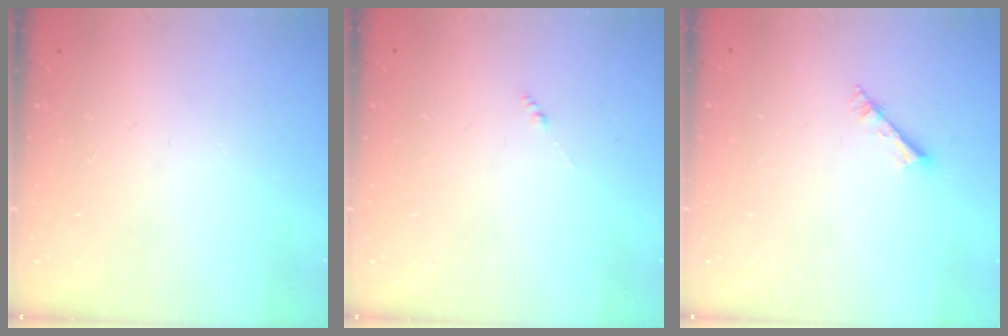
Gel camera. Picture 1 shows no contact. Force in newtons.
{"total": 0.0}
{"total": 2.7, "press": 2.7, "slide": 0.3}